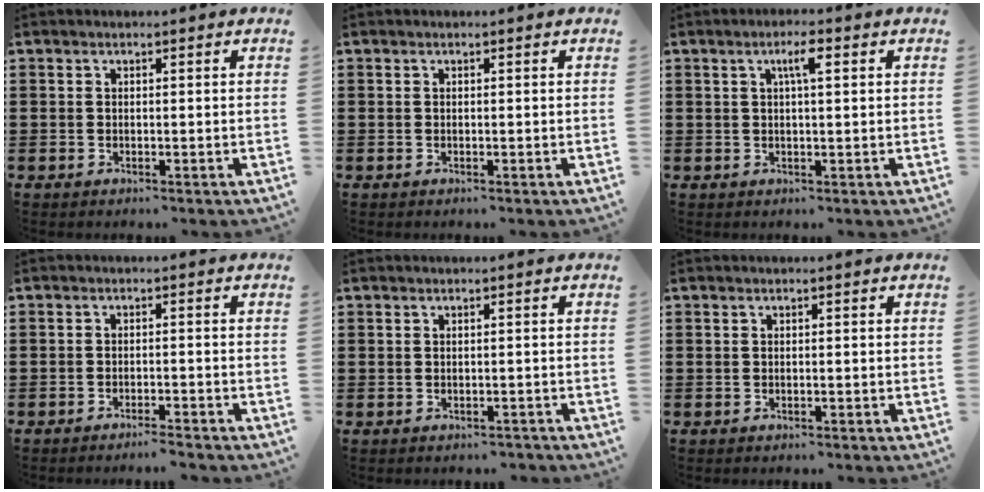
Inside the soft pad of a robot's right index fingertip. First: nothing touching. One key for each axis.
{"total": 0.0}
{"total": 3.2, "fx": 1.1, "fy": 0.6, "fz": 3.0, "tx": -0.061, "ty": 0.008, "tz": 0.015}
{"total": 1.7, "fx": -1.6, "fy": -0.4, "fz": 0.6, "tx": -0.013, "ty": -0.003, "tz": -0.029}
{"total": 0.6, "fx": -0.4, "fy": 0.5, "fz": 0.0, "tx": -0.002, "ty": 0.003, "tz": -0.009}
{"total": 0.0}